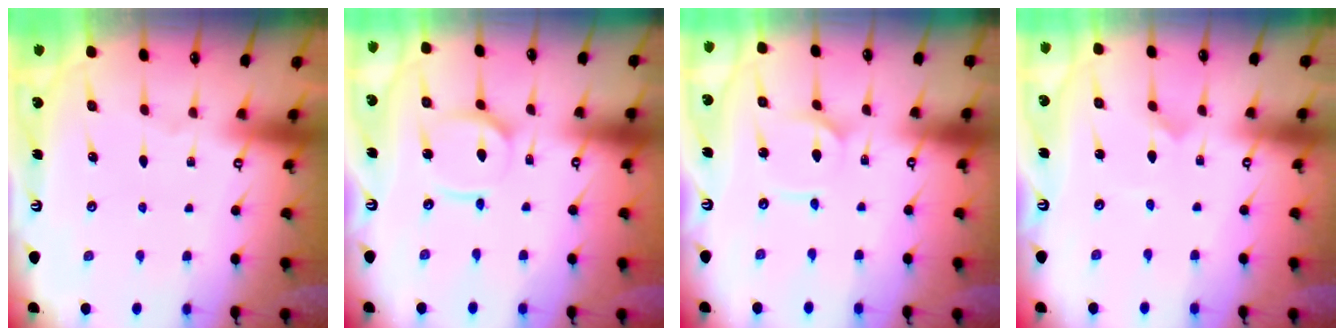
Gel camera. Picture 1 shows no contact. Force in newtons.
{"total": 7.4, "press": 7.4, "slide": 0.6}
{"total": 2.3, "press": 2.3, "slide": 0.3}
{"total": 0.0}